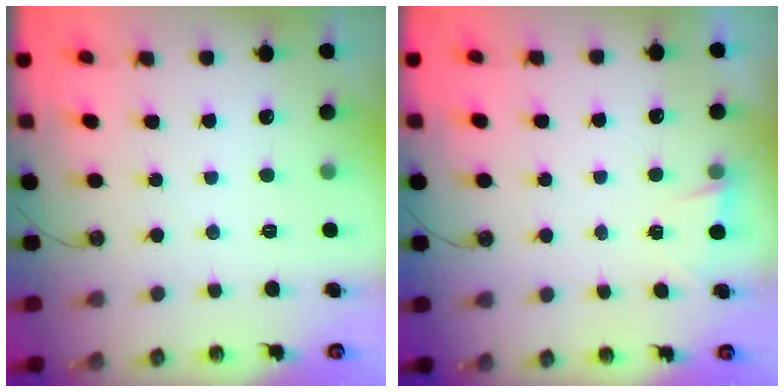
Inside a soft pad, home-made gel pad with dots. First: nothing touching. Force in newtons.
{"total": 1.5, "press": 0.9, "slide": 1.2}